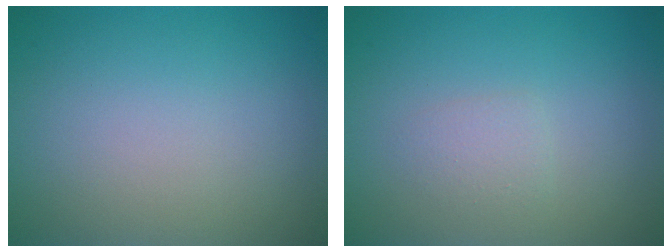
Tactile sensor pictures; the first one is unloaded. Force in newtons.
{"total": 1.1, "press": 1.1, "slide": 0.1}